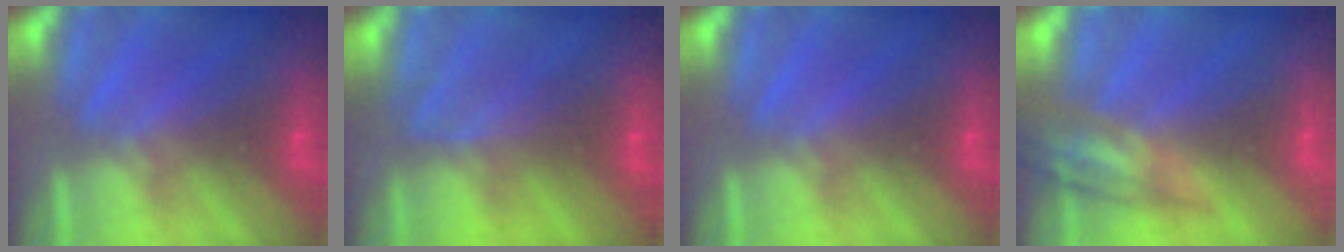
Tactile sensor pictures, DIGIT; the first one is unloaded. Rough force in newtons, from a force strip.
{"total": 2.5}
{"total": 0.0}
{"total": 2.5}